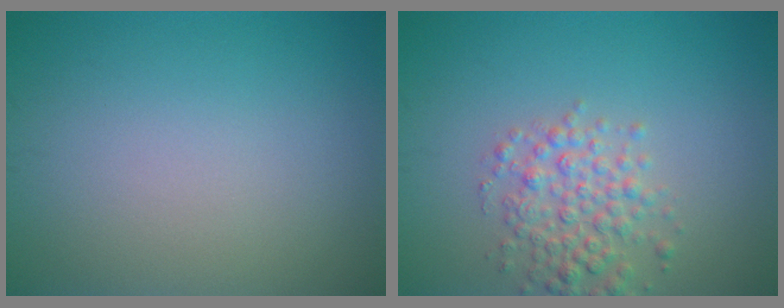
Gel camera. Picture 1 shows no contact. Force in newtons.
{"total": 3.5, "press": 3.5, "slide": 0.1}